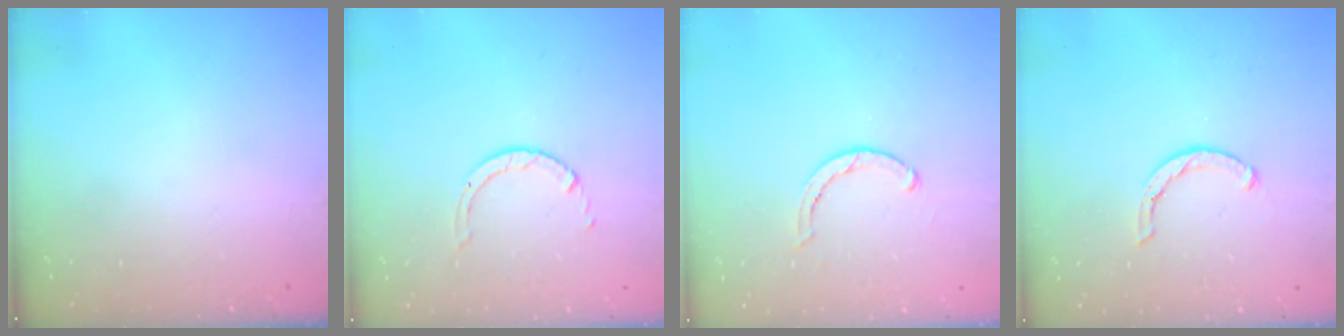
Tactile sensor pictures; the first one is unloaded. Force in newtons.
{"total": 1.4, "press": 1.4, "slide": 0.1}
{"total": 2.8, "press": 2.8, "slide": 0.2}
{"total": 3.5, "press": 3.5, "slide": 0.3}